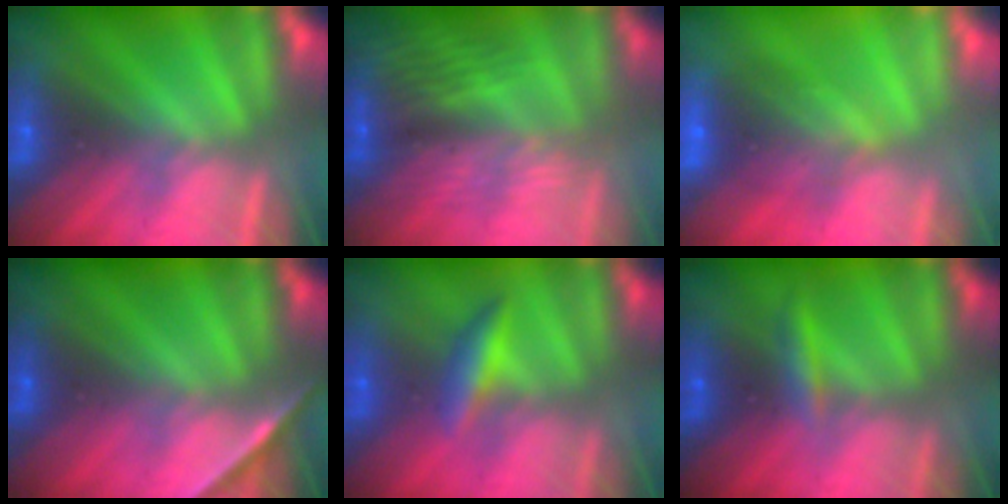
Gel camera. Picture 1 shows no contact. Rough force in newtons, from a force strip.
{"total": 9.1}
{"total": 5.7}
{"total": 1.6}
{"total": 2.4}
{"total": 2.5}